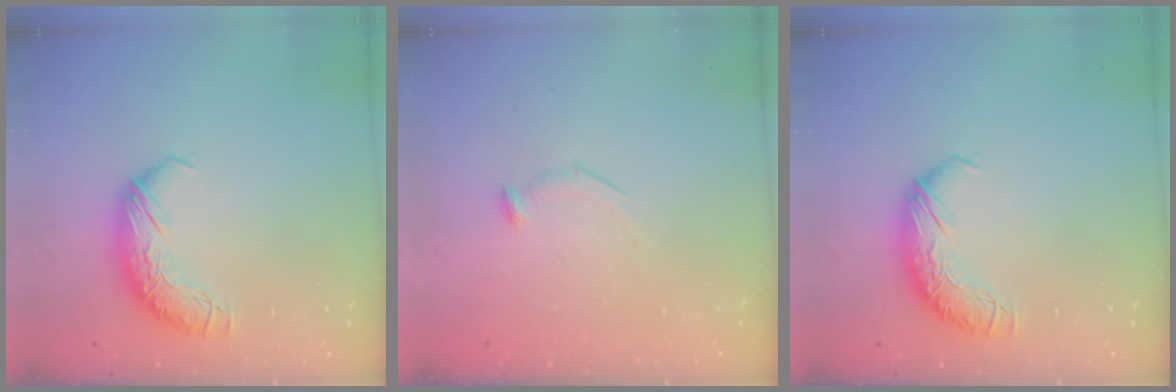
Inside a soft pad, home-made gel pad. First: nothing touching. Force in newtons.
{"total": 8.9, "press": 8.9, "slide": 0.3}
{"total": 0.0}